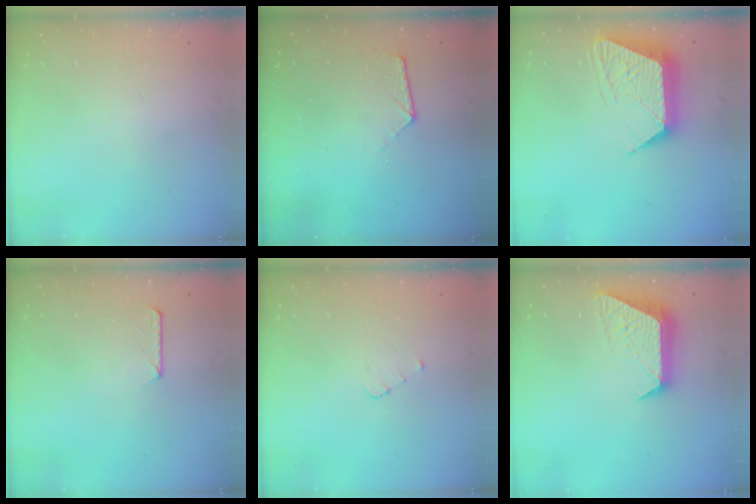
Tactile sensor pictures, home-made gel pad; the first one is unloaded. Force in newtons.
{"total": 7.3, "press": 7.3, "slide": 0.7}
{"total": 13.0, "press": 13.0, "slide": 0.9}
{"total": 7.6, "press": 7.5, "slide": 0.8}
{"total": 2.7, "press": 2.7, "slide": 0.3}
{"total": 10.9, "press": 10.8, "slide": 1.0}